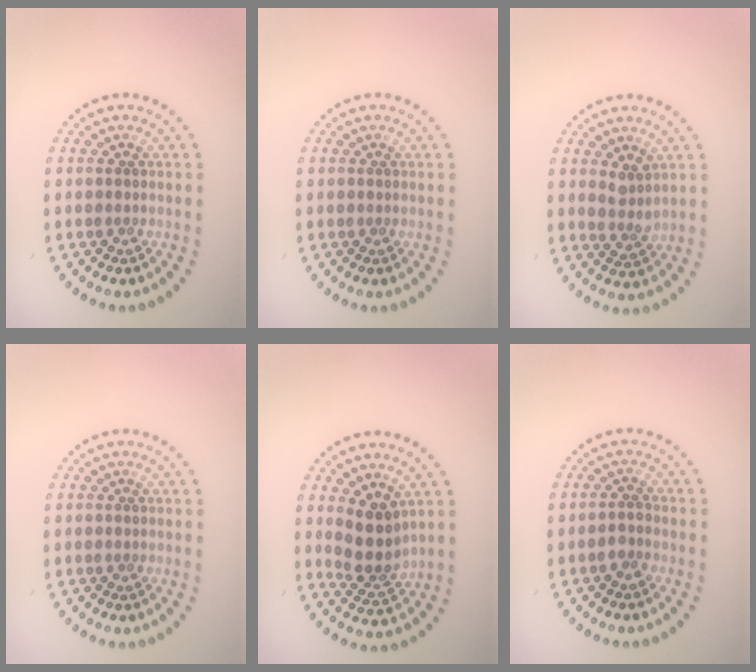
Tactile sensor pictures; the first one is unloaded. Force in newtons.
{"total": 0.0}
{"total": 1.9, "press": 1.3, "slide": 1.3}
{"total": 0.0}
{"total": 3.4, "press": 2.8, "slide": 1.9}
{"total": 1.0, "press": 0.9, "slide": 0.5}